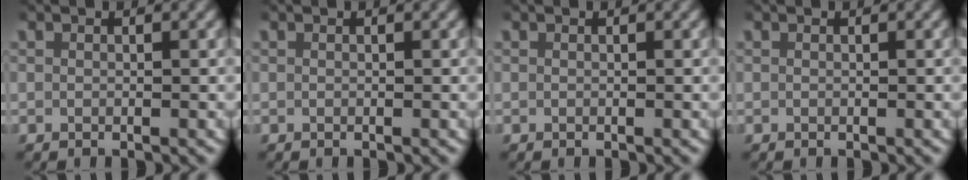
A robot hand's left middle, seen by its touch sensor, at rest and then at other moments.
{"total": 0.0}
{"total": 0.0}
{"total": 0.0}